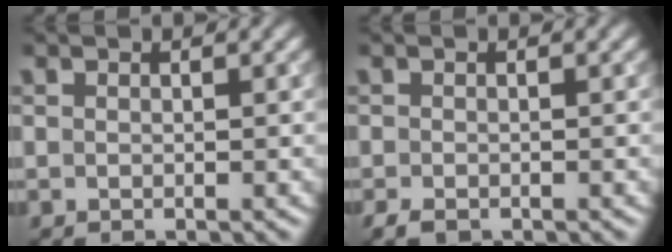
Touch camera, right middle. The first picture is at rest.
{"total": 1.6, "force": [-1.2, 0.7, 0.8], "torque": [-0.016, -0.006, -0.021]}